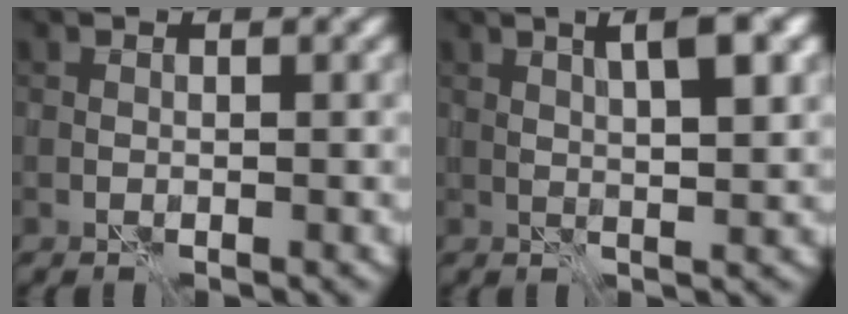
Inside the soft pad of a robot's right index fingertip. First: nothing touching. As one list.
[{"total": 4.4, "force": [1.7, 0.9, 4.0], "torque": [-0.061, 0.006, 0.027]}]